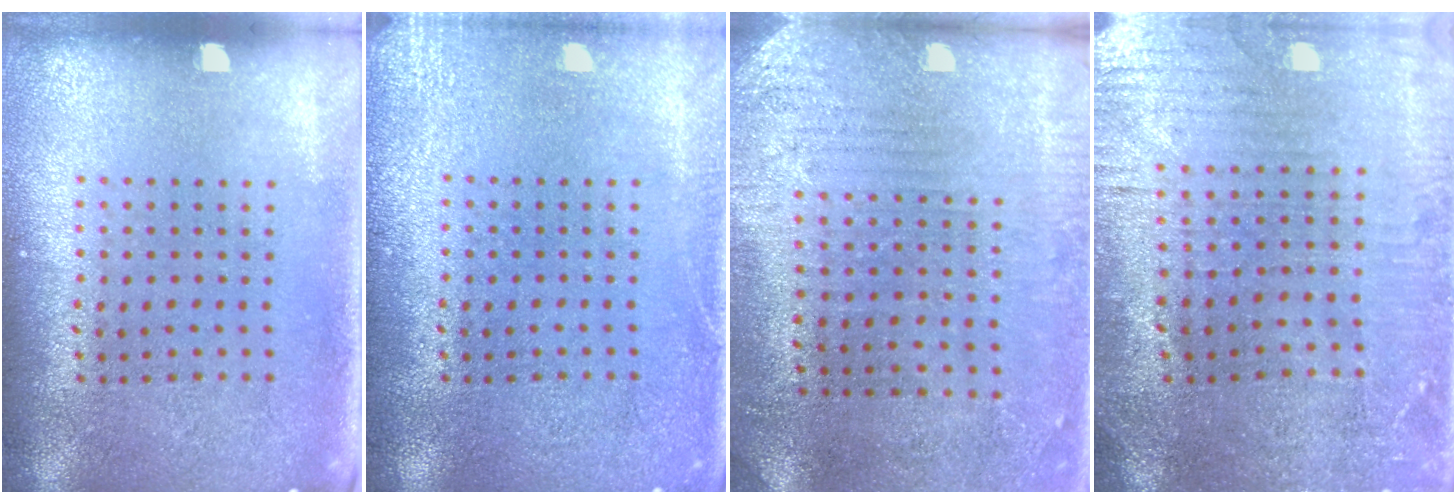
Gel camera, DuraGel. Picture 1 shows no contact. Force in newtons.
{"total": 2.1, "press": 2.1, "slide": 0.3}
{"total": 2.8, "press": 2.4, "slide": 1.5}
{"total": 1.1, "press": 1.0, "slide": 0.4}